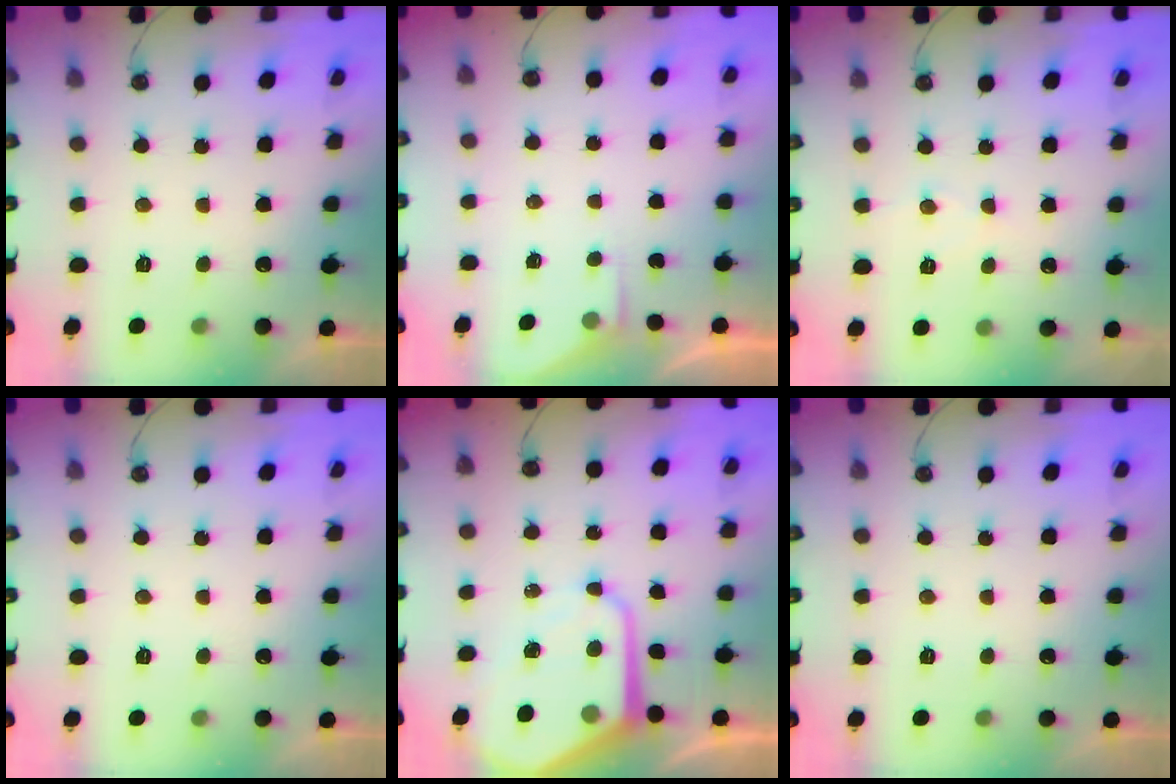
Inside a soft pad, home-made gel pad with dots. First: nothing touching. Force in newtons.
{"total": 2.1, "press": 2.0, "slide": 0.3}
{"total": 5.3, "press": 5.2, "slide": 0.8}
{"total": 0.0}
{"total": 11.0, "press": 11.0, "slide": 0.9}
{"total": 0.0}